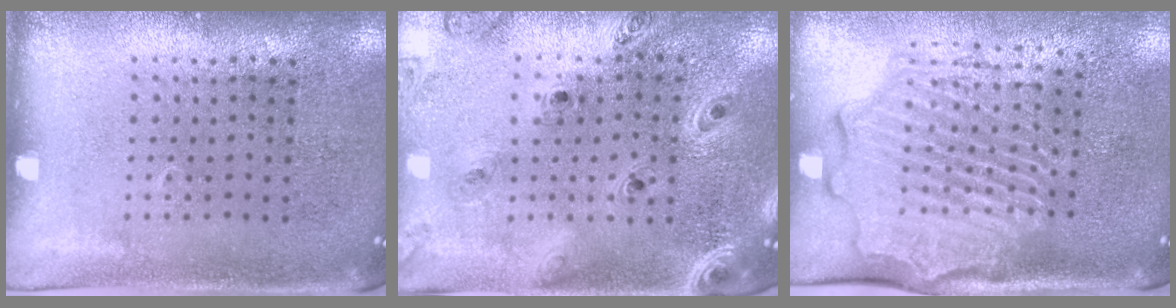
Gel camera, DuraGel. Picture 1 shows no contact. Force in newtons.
{"total": 1.3, "press": 1.3, "slide": 0.2}
{"total": 2.6, "press": 2.3, "slide": 1.2}